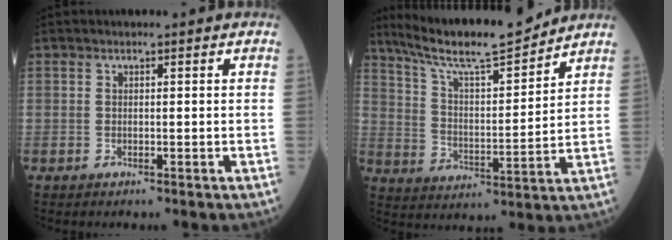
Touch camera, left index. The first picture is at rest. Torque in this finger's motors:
{"motor_torque": [-0.23, -0.60, 0.26, 0.10]}